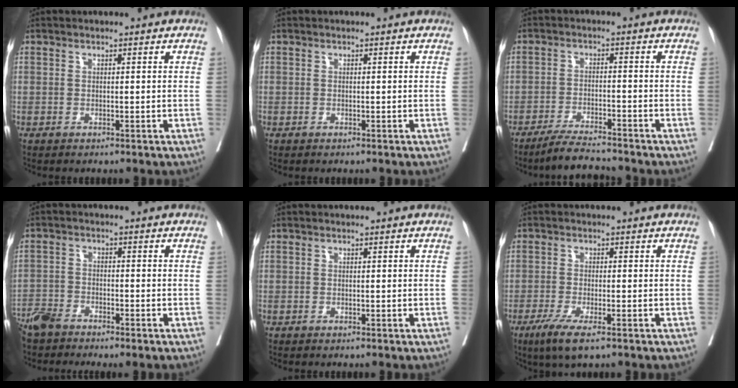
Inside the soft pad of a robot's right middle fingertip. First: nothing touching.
{"total": 0.0}
{"total": 6.0, "force": [-5.6, 0.0, 2.3], "torque": [-0.046, -0.020, -0.101]}
{"total": 4.5, "force": [-4.1, 0.9, 1.7], "torque": [-0.029, -0.010, -0.081]}
{"total": 0.0}
{"total": 5.3, "force": [-3.2, 0.8, 4.1], "torque": [-0.079, -0.014, -0.055]}